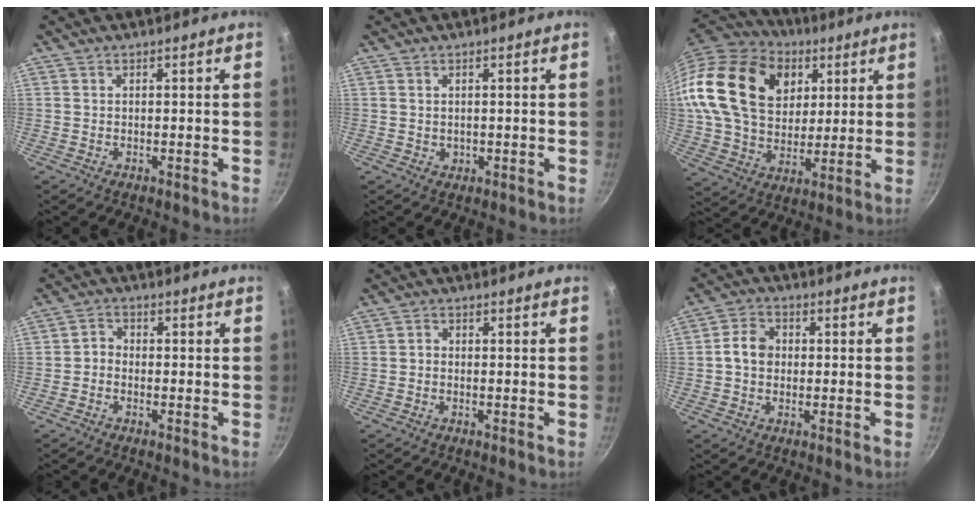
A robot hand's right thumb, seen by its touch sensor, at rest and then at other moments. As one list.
[{"total": 0.7, "force": [0.2, 0.7, 0.3], "torque": [0.000, -0.001, 0.005]}, {"total": 26.3, "force": [8.7, 18.9, 16.1], "torque": [-0.275, -0.003, 0.154]}, {"total": 2.0, "force": [-1.0, 1.5, 0.9], "torque": [-0.015, 0.017, -0.026]}, {"total": 0.9, "force": [-0.4, 0.8, 0.4], "torque": [-0.006, 0.005, -0.008]}, {"total": 5.5, "force": [0.1, 4.4, 3.3], "torque": [-0.046, 0.015, -0.009]}]